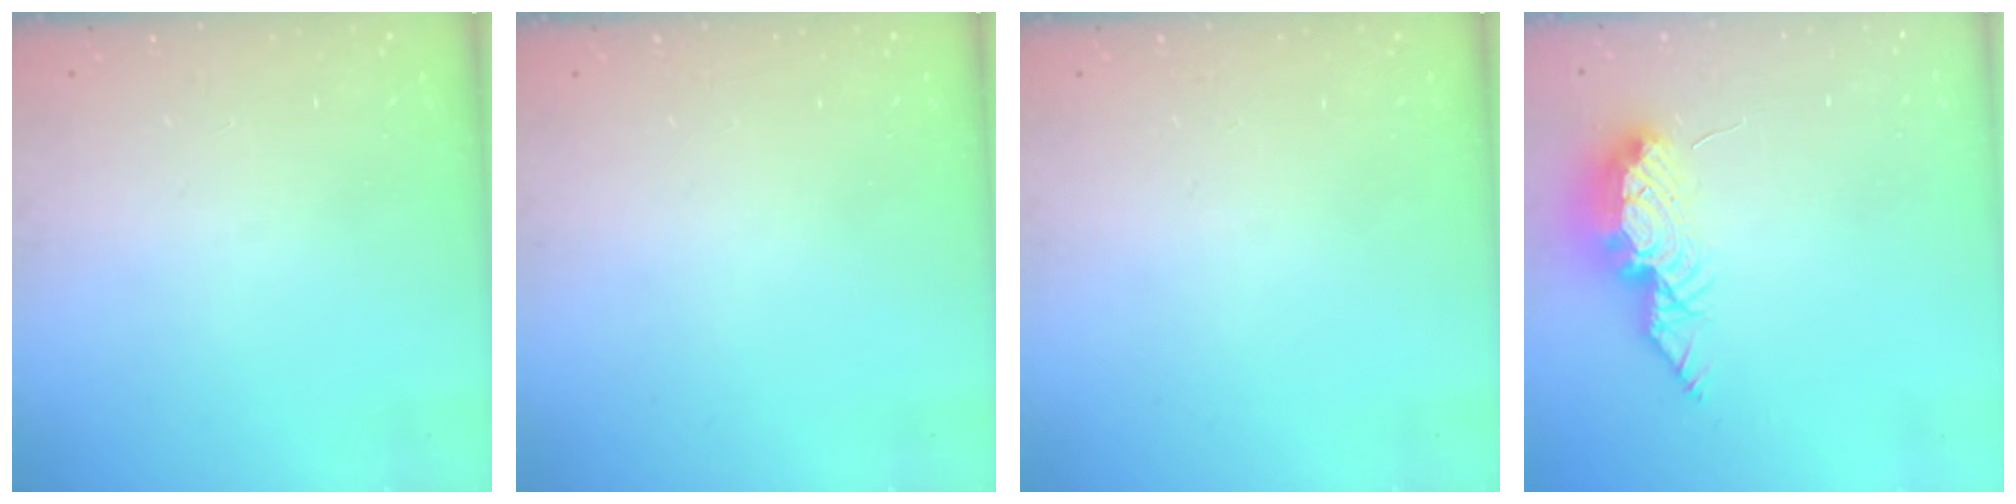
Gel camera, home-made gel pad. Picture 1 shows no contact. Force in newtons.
{"total": 0.0}
{"total": 0.0}
{"total": 10.7, "press": 10.7, "slide": 1.0}